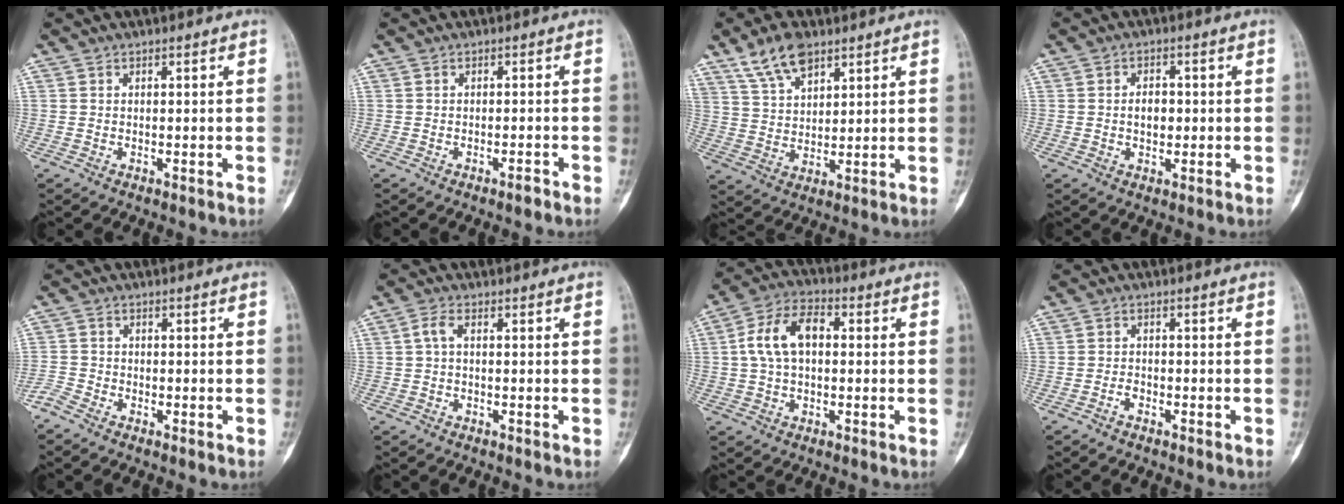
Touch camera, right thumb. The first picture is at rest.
{"total": 1.4, "force": [-1.1, 0.2, 0.9], "torque": [-0.018, 0.004, -0.017]}
{"total": 8.6, "force": [5.8, 4.1, 4.8], "torque": [-0.076, -0.020, 0.116]}
{"total": 3.7, "force": [-0.2, 2.4, 2.8], "torque": [-0.034, 0.006, -0.006]}
{"total": 2.9, "force": [-2.6, 0.8, 0.9], "torque": [-0.029, -0.001, -0.060]}
{"total": 2.0, "force": [0.0, 0.8, 1.9], "torque": [-0.041, 0.005, -0.002]}
{"total": 9.8, "force": [0.8, 5.8, 7.8], "torque": [-0.151, 0.028, 0.009]}
{"total": 1.6, "force": [-1.2, 0.7, 0.8], "torque": [-0.017, 0.008, -0.023]}